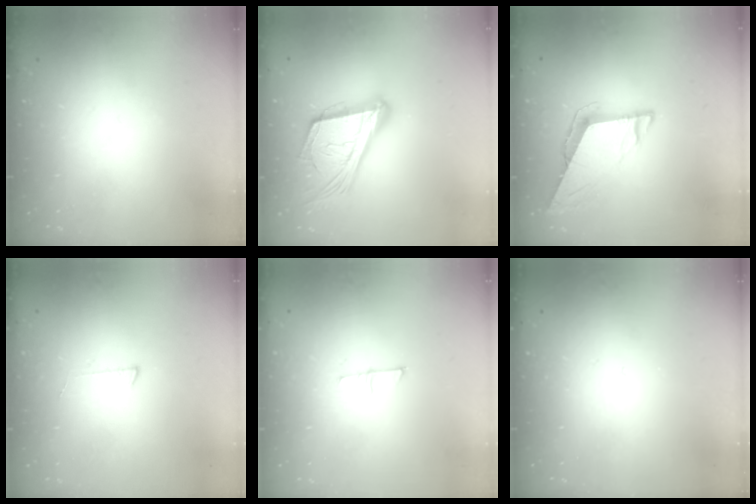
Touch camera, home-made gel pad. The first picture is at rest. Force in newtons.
{"total": 23.2, "press": 22.7, "slide": 5.0}
{"total": 7.5, "press": 7.5, "slide": 0.3}
{"total": 3.0, "press": 3.0, "slide": 0.3}
{"total": 5.3, "press": 5.3, "slide": 0.4}
{"total": 0.0}